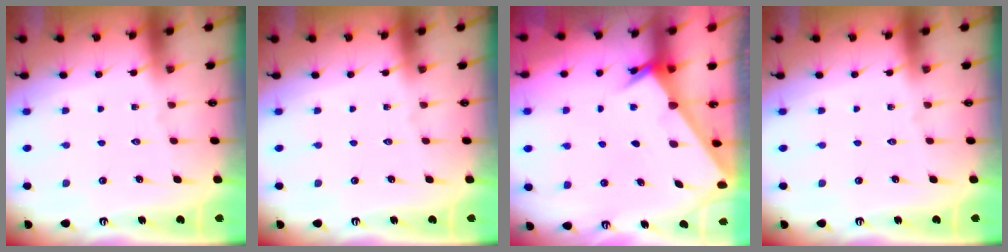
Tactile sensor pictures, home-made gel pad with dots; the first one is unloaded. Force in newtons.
{"total": 0.0}
{"total": 2.4, "press": 2.3, "slide": 0.2}
{"total": 0.0}